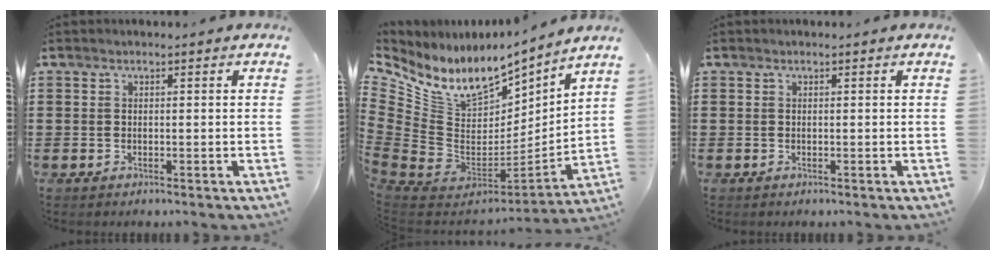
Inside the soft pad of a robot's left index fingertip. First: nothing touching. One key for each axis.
{"total": 11.4, "fx": 6.3, "fy": 7.1, "fz": 6.2, "tx": -0.158, "ty": -0.057, "tz": 0.110}
{"total": 0.0}